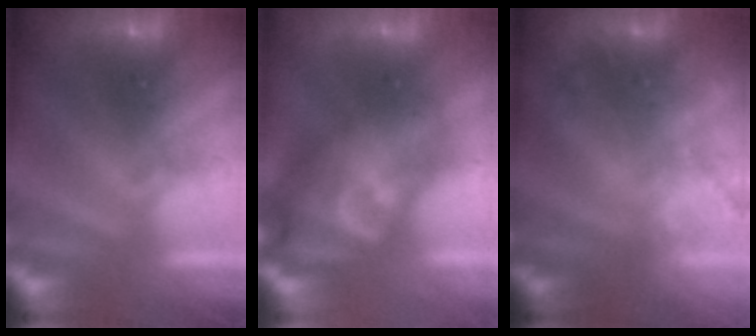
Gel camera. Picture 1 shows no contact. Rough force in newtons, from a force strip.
{"total": 4.5}
{"total": 2.3}